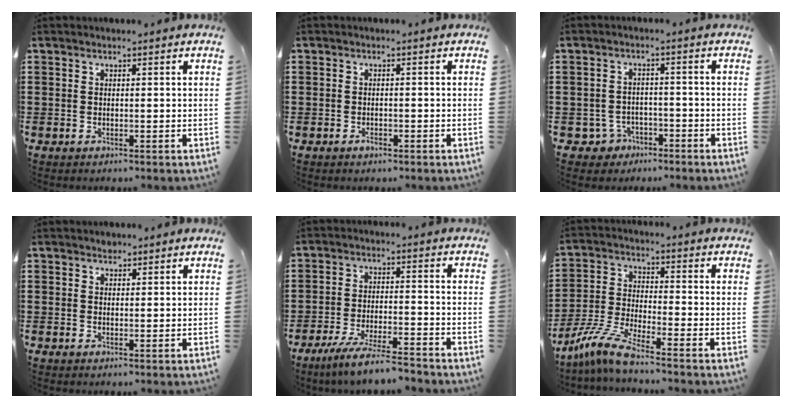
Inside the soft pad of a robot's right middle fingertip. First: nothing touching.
{"total": 1.0, "force": [-0.8, 0.6, 0.4], "torque": [-0.008, 0.000, -0.015]}
{"total": 3.2, "force": [-2.5, 1.9, 0.5], "torque": [-0.033, -0.001, -0.059]}
{"total": 1.1, "force": [1.0, 0.4, -0.1], "torque": [-0.001, -0.001, 0.019]}
{"total": 6.3, "force": [-5.6, -0.1, 2.9], "torque": [-0.065, -0.014, -0.108]}
{"total": 7.1, "force": [-5.8, 0.5, 4.2], "torque": [-0.115, -0.018, -0.120]}